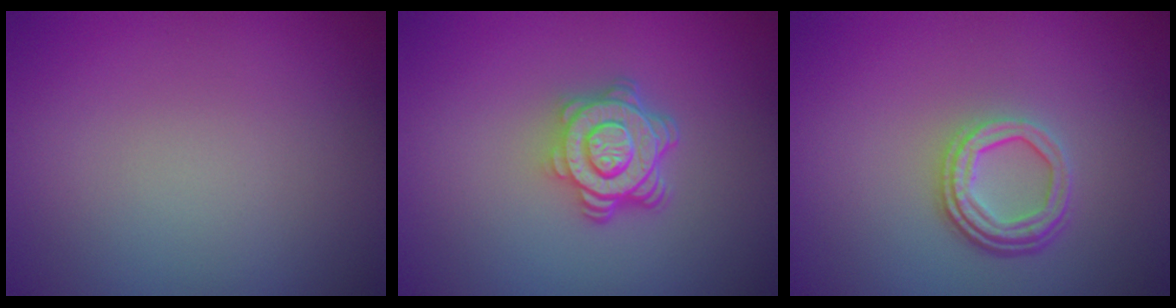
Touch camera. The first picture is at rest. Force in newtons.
{"total": 4.7, "press": 3.7, "slide": 2.8}
{"total": 3.4, "press": 2.6, "slide": 2.3}